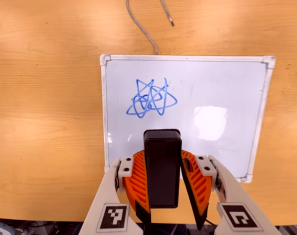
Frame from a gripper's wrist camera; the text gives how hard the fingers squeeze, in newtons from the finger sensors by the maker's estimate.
{"total": 6.2, "left": 5.3, "right": 7.1}